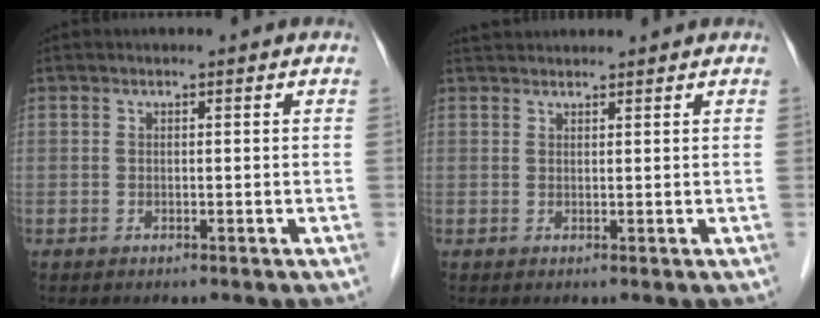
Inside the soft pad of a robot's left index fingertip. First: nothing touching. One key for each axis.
{"total": 3.6, "fx": 3.5, "fy": 0.4, "fz": 0.7, "tx": -0.010, "ty": 0.035, "tz": 0.058}